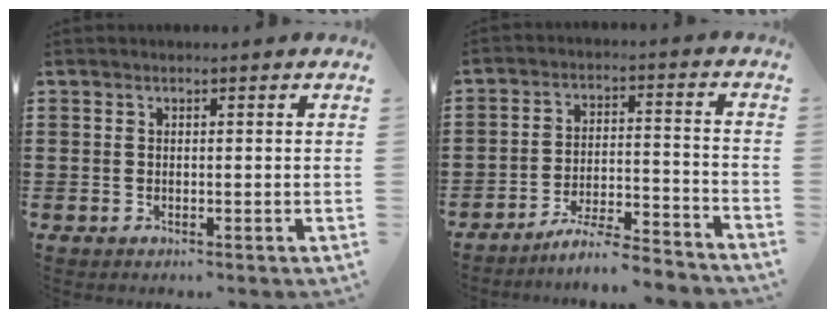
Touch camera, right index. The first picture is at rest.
{"total": 6.7, "force": [-6.2, 0.0, 2.4], "torque": [-0.043, -0.002, -0.119]}